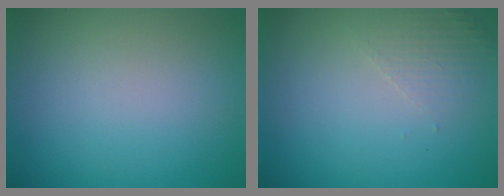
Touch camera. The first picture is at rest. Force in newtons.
{"total": 1.6, "press": 1.6, "slide": 0.4}